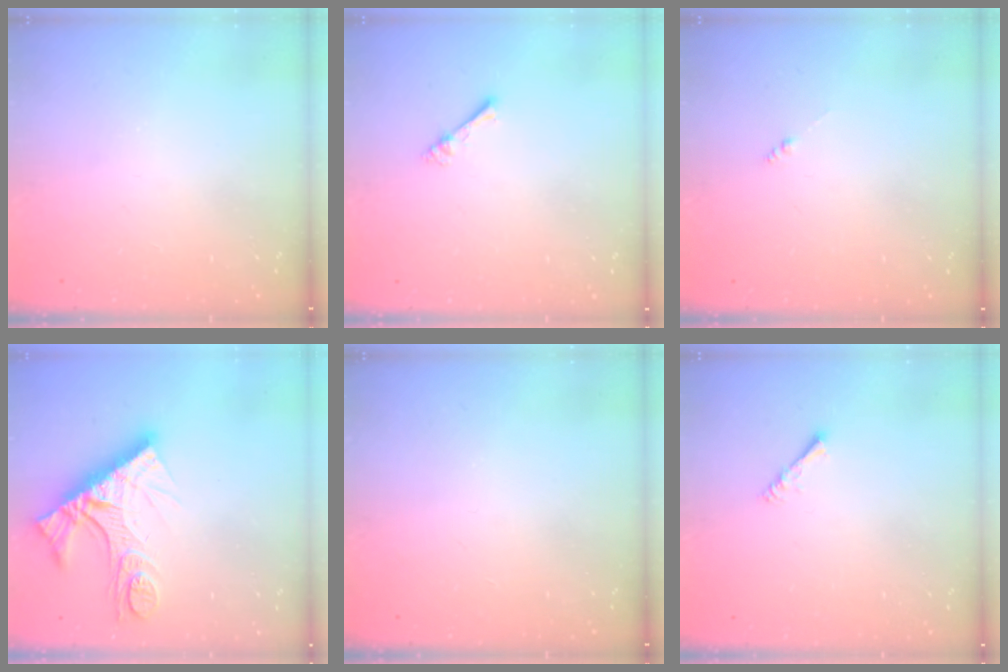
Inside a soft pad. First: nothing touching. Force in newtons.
{"total": 1.0, "press": 1.0, "slide": 0.3}
{"total": 0.0}
{"total": 14.2, "press": 14.1, "slide": 1.5}
{"total": 0.0}
{"total": 1.4, "press": 1.3, "slide": 0.3}